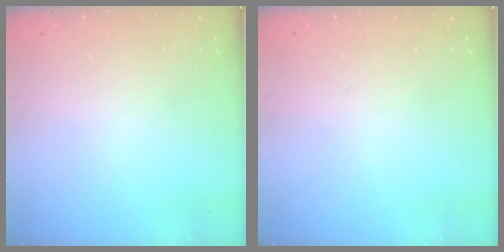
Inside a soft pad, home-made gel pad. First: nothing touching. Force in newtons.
{"total": 0.0}